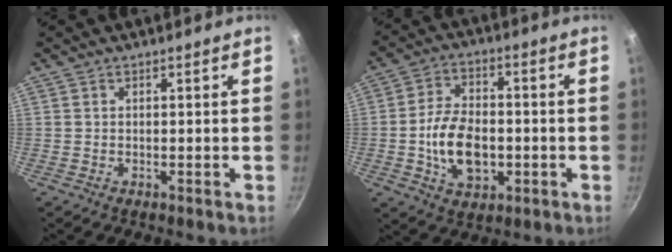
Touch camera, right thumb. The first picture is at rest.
{"total": 12.1, "force": [-2.1, 7.8, 9.1], "torque": [-0.145, 0.017, -0.036]}